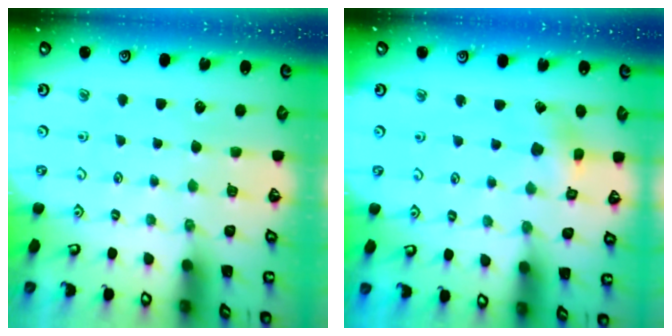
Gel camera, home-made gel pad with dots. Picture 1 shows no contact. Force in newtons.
{"total": 3.3, "press": 3.3, "slide": 0.3}